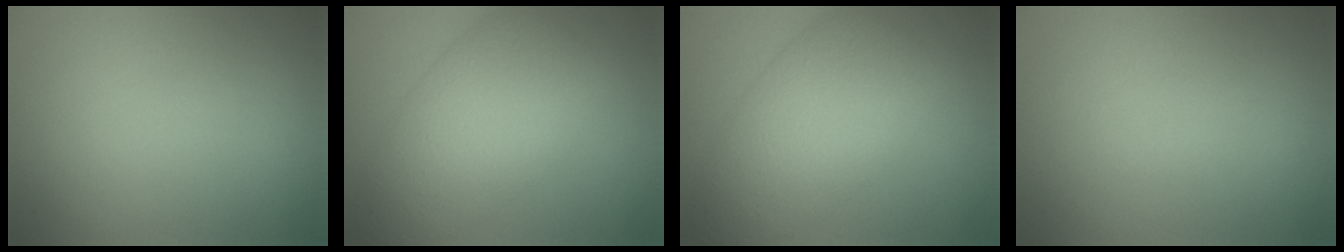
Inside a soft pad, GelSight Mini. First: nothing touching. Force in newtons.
{"total": 7.8, "press": 7.7, "slide": 0.3}
{"total": 7.8, "press": 7.7, "slide": 0.3}
{"total": 0.0}